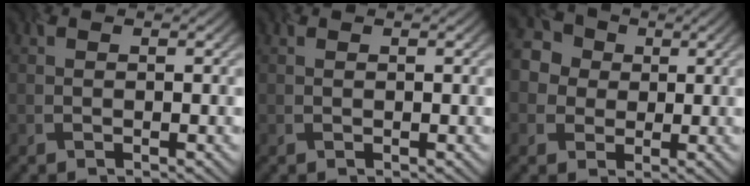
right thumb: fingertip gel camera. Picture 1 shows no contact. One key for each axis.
{"total": 0.0}
{"total": 5.7, "fx": 0.5, "fy": 5.4, "fz": 1.8, "tx": -0.055, "ty": 0.016, "tz": -0.009}